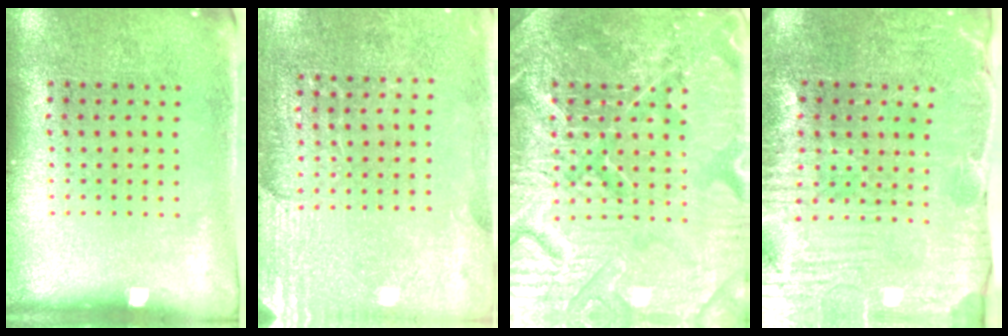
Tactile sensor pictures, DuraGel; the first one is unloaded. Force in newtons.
{"total": 2.8, "press": 2.6, "slide": 1.0}
{"total": 7.8, "press": 7.7, "slide": 1.0}
{"total": 3.8, "press": 3.8, "slide": 0.5}